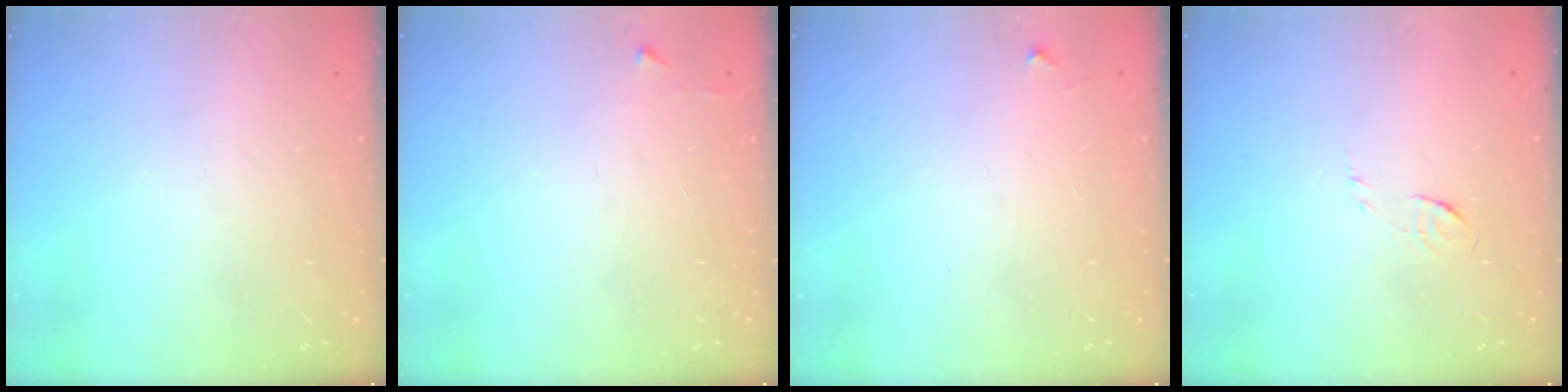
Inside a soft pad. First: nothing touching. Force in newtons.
{"total": 2.4, "press": 2.4, "slide": 0.3}
{"total": 3.5, "press": 3.5, "slide": 0.3}
{"total": 4.2, "press": 4.1, "slide": 1.1}